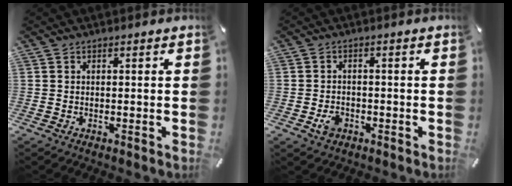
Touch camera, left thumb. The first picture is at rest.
{"total": 3.2, "force": [-1.3, 2.4, 1.6], "torque": [-0.034, 0.003, -0.023]}